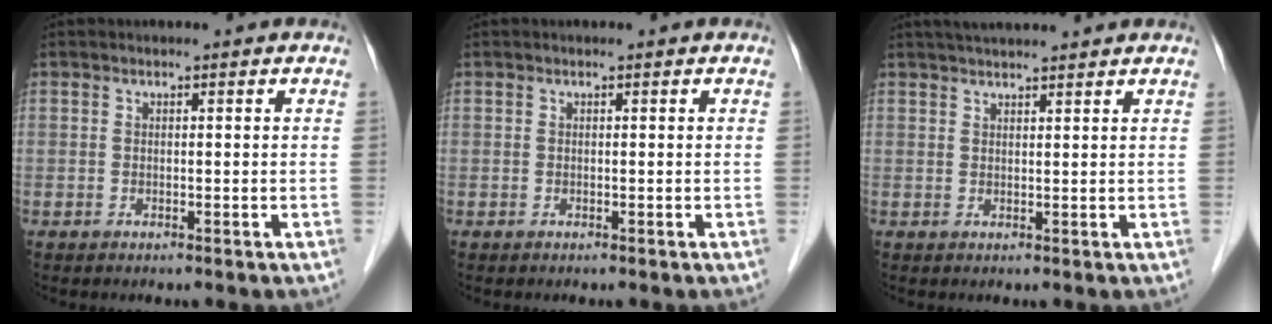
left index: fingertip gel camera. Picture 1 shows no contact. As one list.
[{"total": 0.0}, {"total": 6.8, "force": [6.1, 0.3, 2.9], "torque": [-0.043, 0.036, 0.088]}]